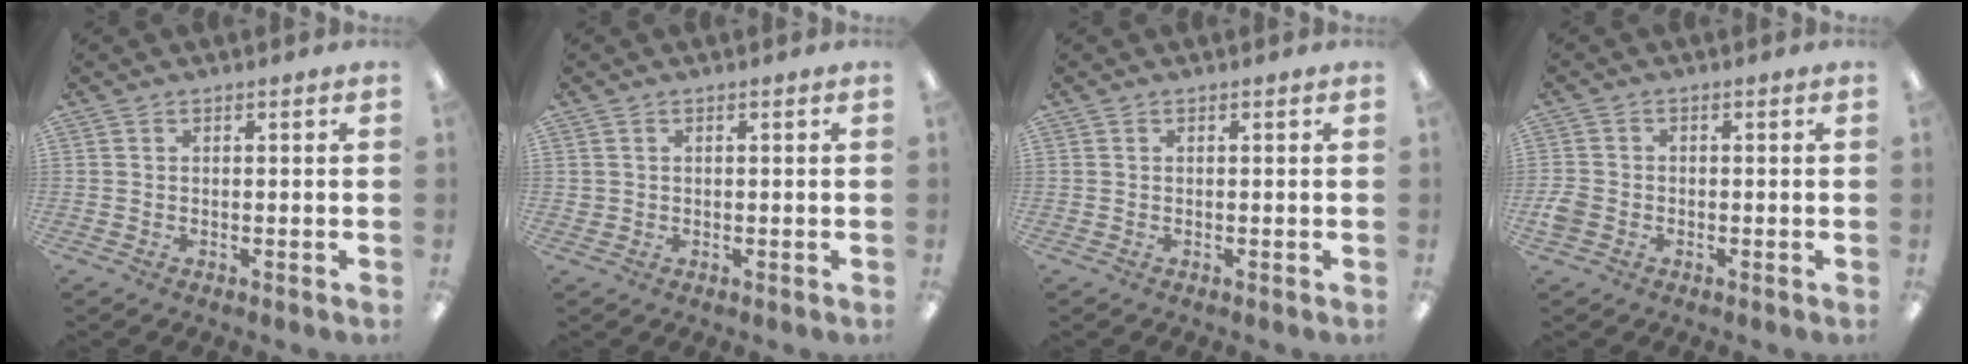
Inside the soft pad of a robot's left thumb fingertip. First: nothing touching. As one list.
[{"total": 1.0, "force": [0.1, 1.0, 0.1], "torque": [-0.001, 0.006, 0.001]}, {"total": 0.0}, {"total": 3.6, "force": [-1.3, 2.9, 1.6], "torque": [-0.030, 0.006, -0.024]}]